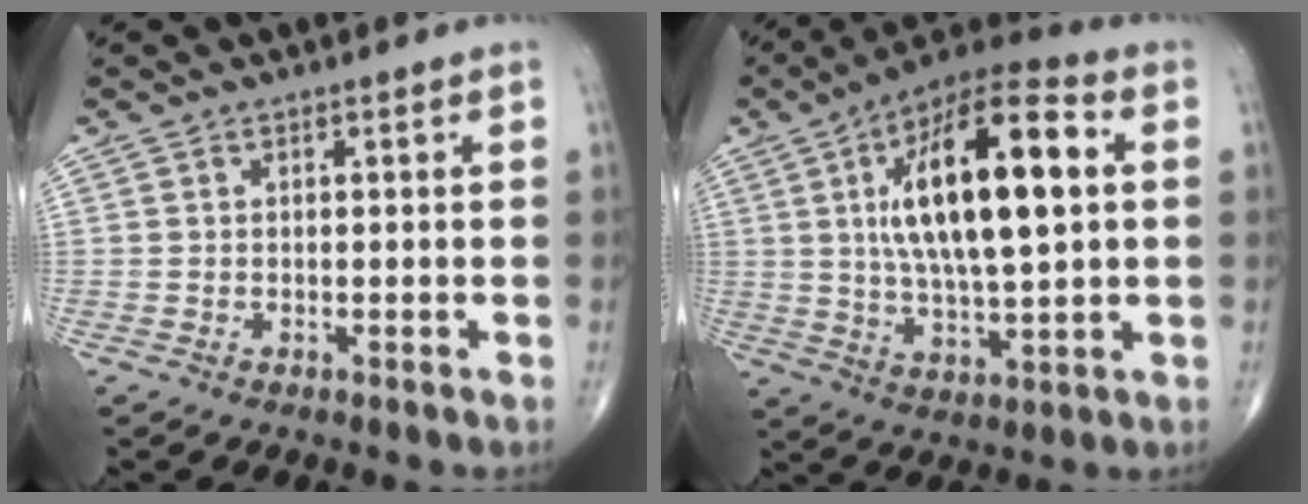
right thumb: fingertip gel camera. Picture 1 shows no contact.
{"total": 21.5, "force": [4.1, 7.7, 19.7], "torque": [-0.323, 0.010, 0.063]}